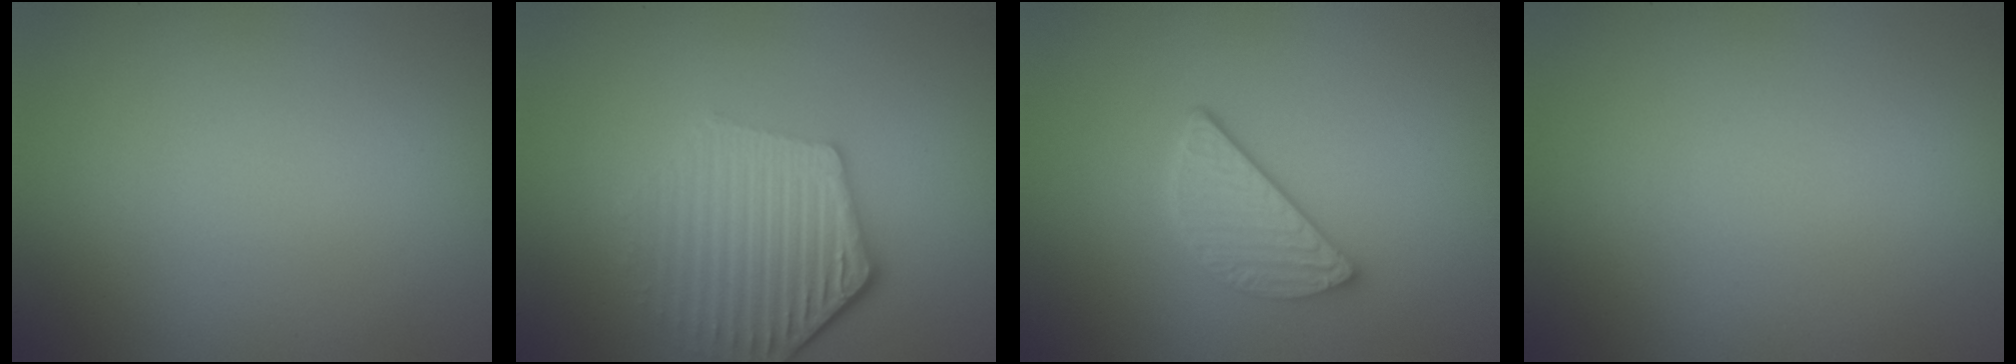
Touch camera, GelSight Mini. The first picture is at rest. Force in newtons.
{"total": 5.6, "press": 4.2, "slide": 3.7}
{"total": 3.1, "press": 2.4, "slide": 1.9}
{"total": 0.0}